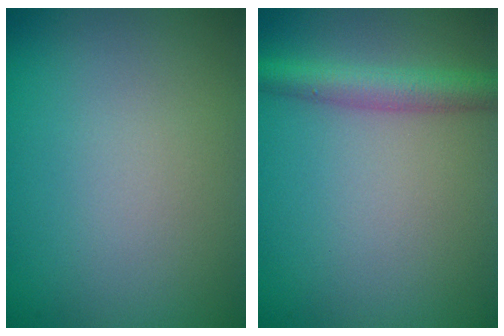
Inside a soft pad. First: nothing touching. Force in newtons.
{"total": 3.5, "press": 3.5, "slide": 0.1}